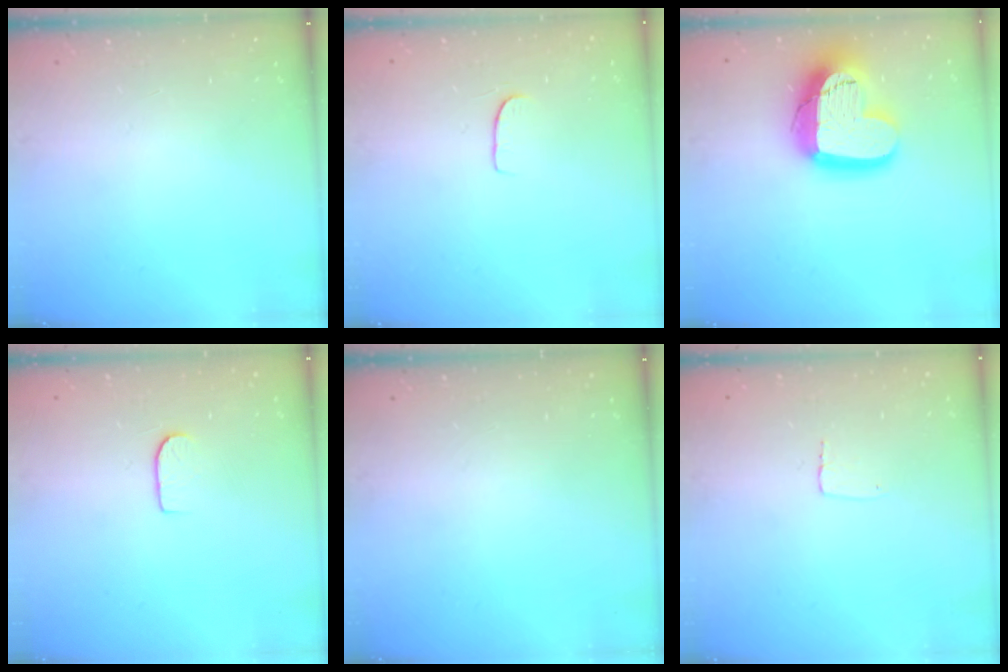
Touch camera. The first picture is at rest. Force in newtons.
{"total": 5.8, "press": 5.8, "slide": 0.3}
{"total": 19.1, "press": 19.1, "slide": 1.4}
{"total": 5.5, "press": 5.5, "slide": 0.6}
{"total": 0.0}
{"total": 2.7, "press": 2.7, "slide": 0.1}